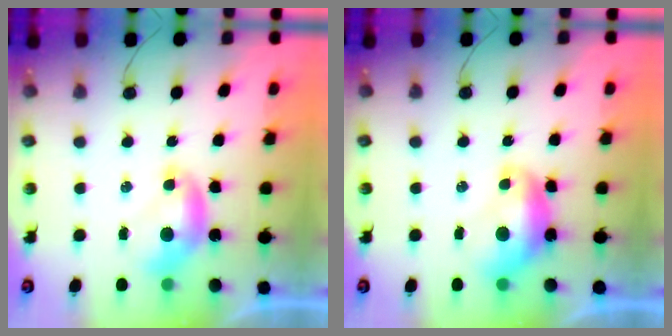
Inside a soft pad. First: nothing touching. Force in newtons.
{"total": 1.0, "press": 1.0, "slide": 0.4}